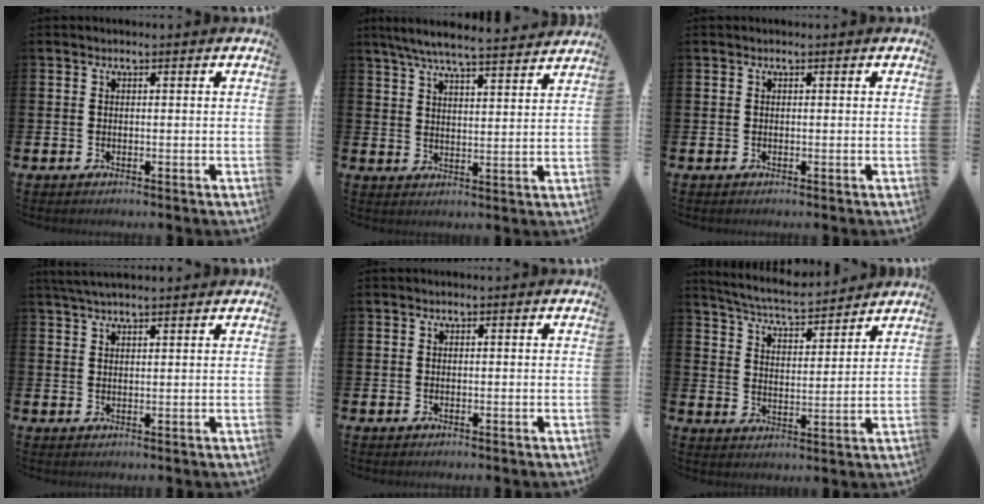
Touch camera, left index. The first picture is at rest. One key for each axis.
{"total": 6.8, "fx": 6.4, "fy": 0.3, "fz": 2.4, "tx": -0.063, "ty": -0.037, "tz": 0.112}
{"total": 0.0}
{"total": 3.2, "fx": 3.0, "fy": 0.3, "fz": 1.3, "tx": -0.029, "ty": -0.003, "tz": 0.055}
{"total": 0.0}
{"total": 5.8, "fx": 5.6, "fy": 0.6, "fz": 1.4, "tx": -0.050, "ty": -0.038, "tz": 0.095}